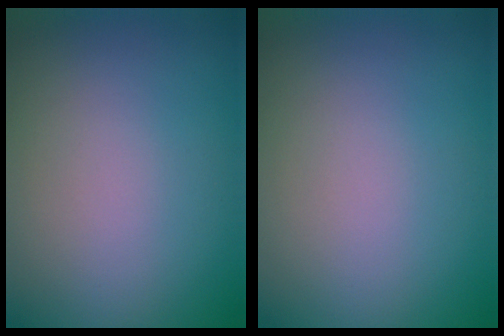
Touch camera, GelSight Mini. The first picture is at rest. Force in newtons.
{"total": 0.0}